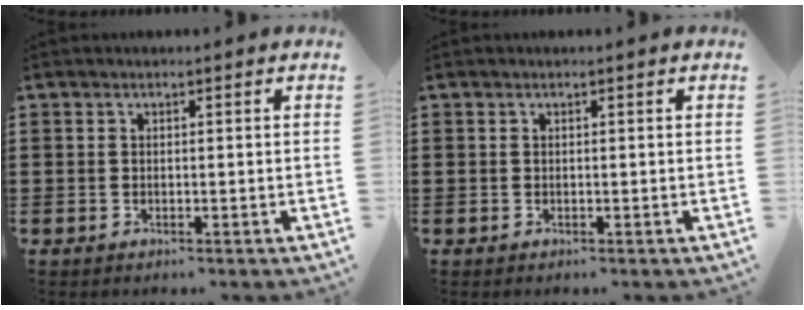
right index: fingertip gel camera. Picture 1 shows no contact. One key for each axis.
{"total": 0.0}